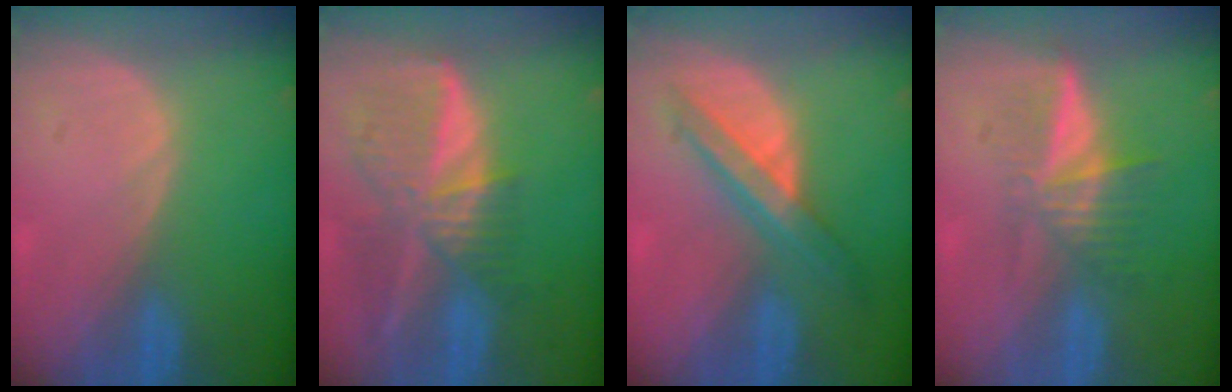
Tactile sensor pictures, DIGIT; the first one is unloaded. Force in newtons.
{"total": 9.3, "press": 8.1, "slide": 4.7}
{"total": 7.1, "press": 6.0, "slide": 3.8}
{"total": 6.1, "press": 5.3, "slide": 3.1}